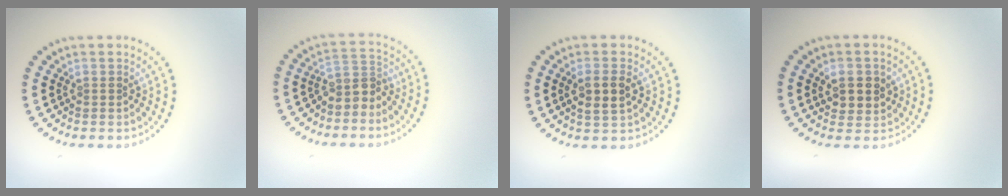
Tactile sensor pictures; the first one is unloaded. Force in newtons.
{"total": 2.6, "press": 2.0, "slide": 1.7}
{"total": 2.6, "press": 2.5, "slide": 0.9}
{"total": 2.7, "press": 2.6, "slide": 0.8}